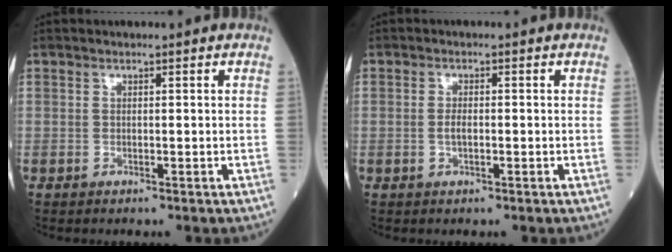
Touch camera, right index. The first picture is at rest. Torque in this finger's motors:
{"motor_torque": [0.41, -0.12, 0.20, 0.05]}